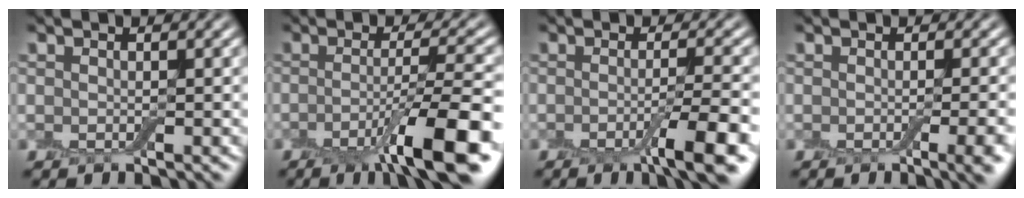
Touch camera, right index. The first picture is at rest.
{"total": 8.2, "force": [-3.9, 1.2, 7.1], "torque": [-0.101, 0.007, -0.068]}
{"total": 5.4, "force": [-2.6, 0.9, 4.7], "torque": [-0.066, -0.001, -0.042]}
{"total": 4.5, "force": [-1.9, 1.5, 3.9], "torque": [-0.037, -0.008, -0.018]}